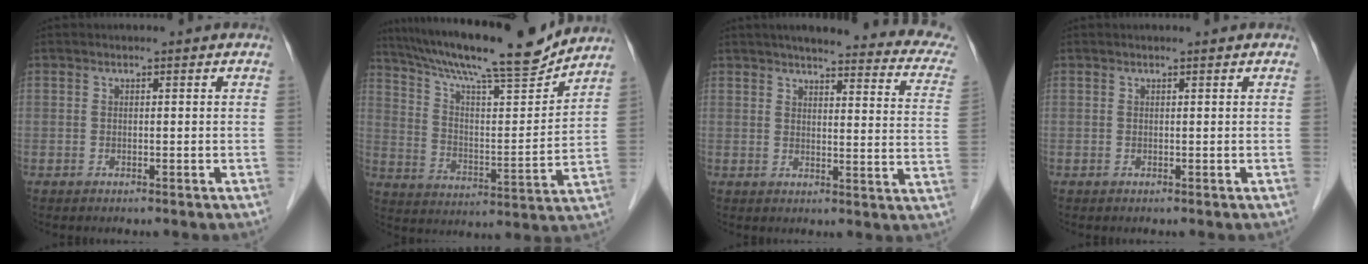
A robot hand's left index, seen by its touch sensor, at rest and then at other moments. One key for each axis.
{"total": 19.9, "fx": 17.6, "fy": 1.0, "fz": 9.2, "tx": -0.162, "ty": -0.005, "tz": 0.276}
{"total": 21.4, "fx": 18.7, "fy": 3.0, "fz": 10.0, "tx": -0.108, "ty": -0.022, "tz": 0.200}
{"total": 0.6, "fx": 0.5, "fy": 0.0, "fz": 0.3, "tx": -0.006, "ty": 0.006, "tz": 0.009}